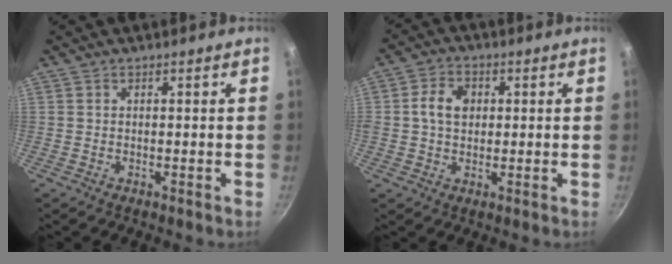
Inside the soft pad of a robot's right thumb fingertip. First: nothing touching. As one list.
[{"total": 6.1, "force": [0.9, 4.7, 3.9], "torque": [-0.053, 0.008, 0.008]}]